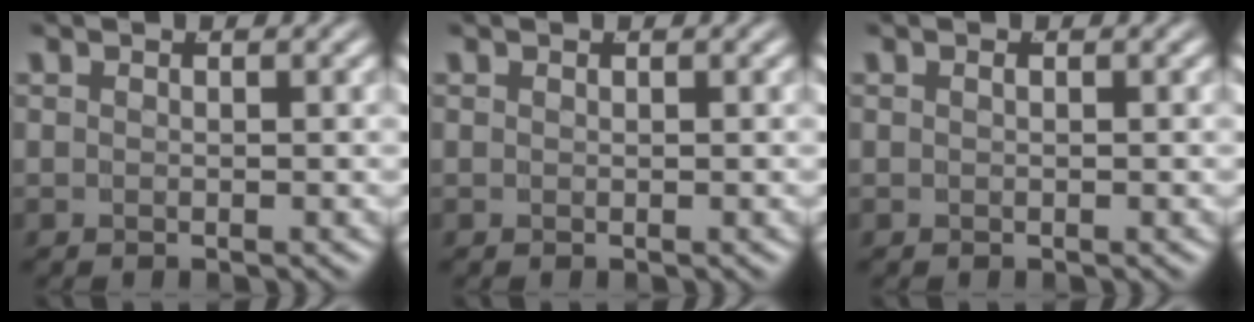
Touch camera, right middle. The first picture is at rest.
{"total": 0.0}
{"total": 0.0}